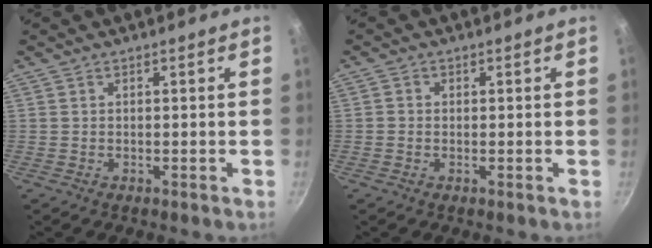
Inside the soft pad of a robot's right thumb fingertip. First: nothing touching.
{"total": 1.0, "force": [-0.1, 1.0, 0.4], "torque": [-0.006, 0.003, -0.004]}